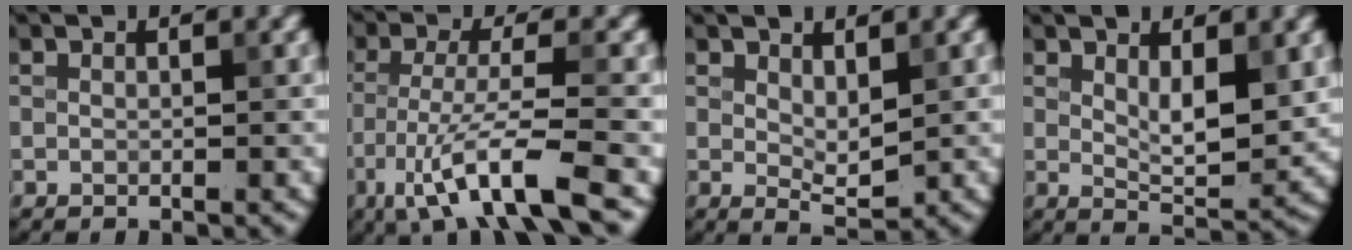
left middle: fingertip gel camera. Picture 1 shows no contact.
{"total": 7.4, "force": [-4.2, 1.2, 6.0], "torque": [-0.109, -0.004, -0.082]}
{"total": 2.2, "force": [0.9, 0.9, 1.7], "torque": [-0.032, -0.007, 0.020]}
{"total": 4.1, "force": [1.4, 1.4, 3.6], "torque": [-0.064, -0.008, 0.028]}